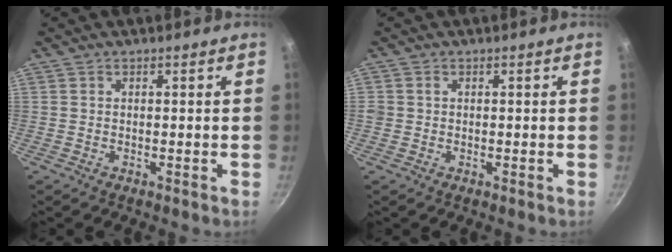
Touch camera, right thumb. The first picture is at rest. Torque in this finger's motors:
{"motor_torque": [0.07, 0.27, 0.59, -0.02, -0.04]}